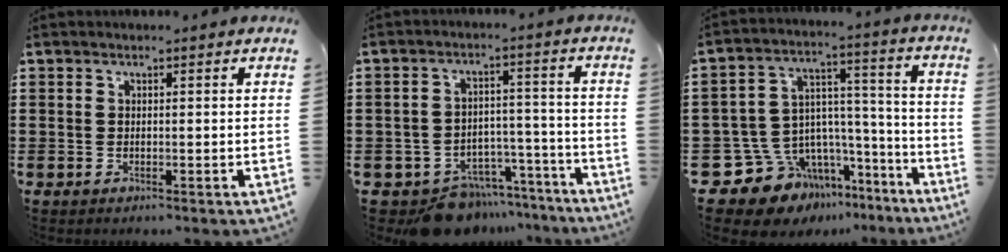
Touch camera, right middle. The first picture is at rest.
{"total": 6.5, "force": [-6.1, 2.2, 1.0], "torque": [-0.012, 0.027, -0.116]}
{"total": 10.4, "force": [-7.5, 6.9, 2.2], "torque": [-0.069, 0.002, -0.136]}